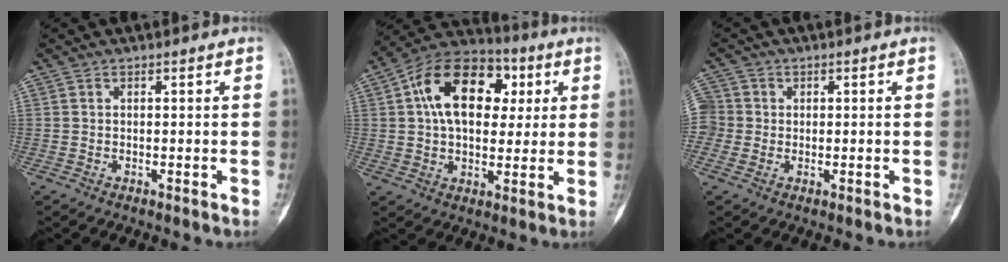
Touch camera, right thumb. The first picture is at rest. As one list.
[{"total": 18.6, "force": [4.4, 12.1, 13.4], "torque": [-0.180, 0.017, 0.063]}, {"total": 5.5, "force": [0.1, 5.4, 1.0], "torque": [-0.007, 0.014, -0.006]}]